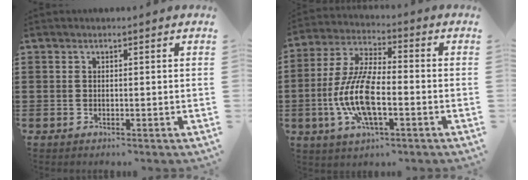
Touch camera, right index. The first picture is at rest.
{"total": 10.9, "force": [-2.7, 4.0, 9.8], "torque": [-0.230, -0.012, -0.058]}